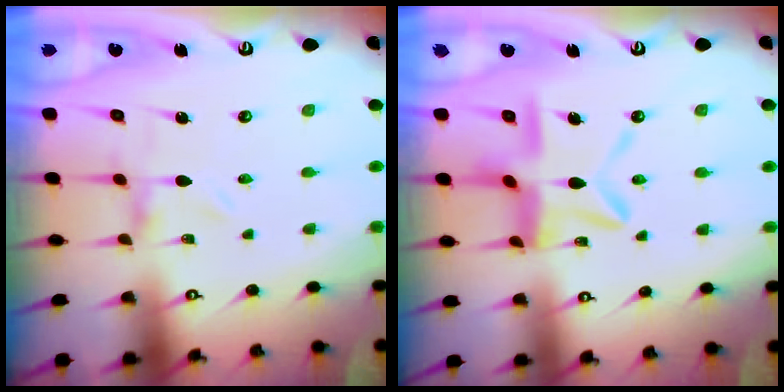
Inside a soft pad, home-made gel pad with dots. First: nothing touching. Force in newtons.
{"total": 12.7, "press": 12.6, "slide": 1.3}